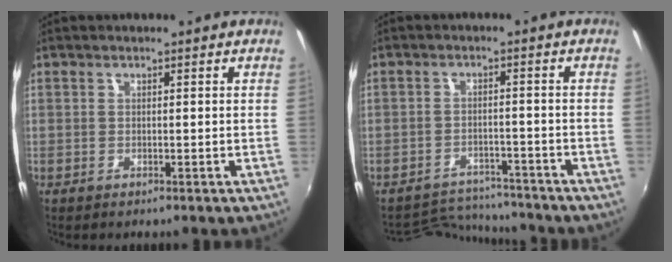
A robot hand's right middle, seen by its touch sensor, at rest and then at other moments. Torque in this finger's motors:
{"motor_torque": [-0.74, -0.35, -0.24, -0.08]}